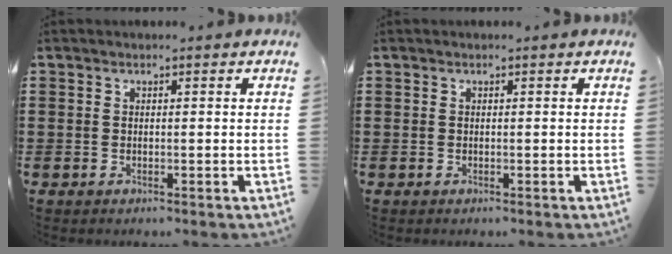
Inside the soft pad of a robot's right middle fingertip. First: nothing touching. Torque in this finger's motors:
{"motor_torque": [-0.05, 0.03, 0.11, -0.01]}